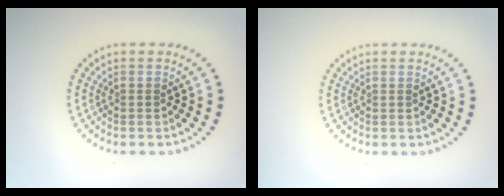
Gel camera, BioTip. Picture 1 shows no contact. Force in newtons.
{"total": 0.0}